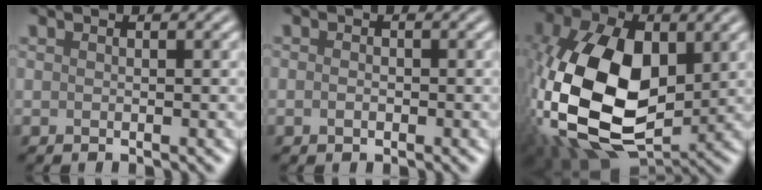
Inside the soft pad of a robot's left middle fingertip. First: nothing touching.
{"total": 0.8, "force": [-0.3, 0.6, 0.5], "torque": [-0.009, 0.002, -0.007]}
{"total": 16.4, "force": [0.6, 10.4, 12.7], "torque": [-0.288, -0.011, 0.009]}